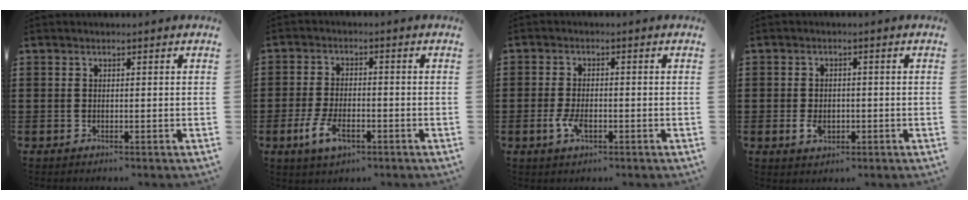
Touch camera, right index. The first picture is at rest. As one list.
[{"total": 5.3, "force": [-2.2, 2.5, 4.1], "torque": [-0.095, -0.003, -0.046]}, {"total": 3.6, "force": [-1.3, 1.4, 3.0], "torque": [-0.075, -0.008, -0.027]}, {"total": 2.8, "force": [-0.7, 1.8, 2.0], "torque": [-0.041, -0.002, -0.011]}]